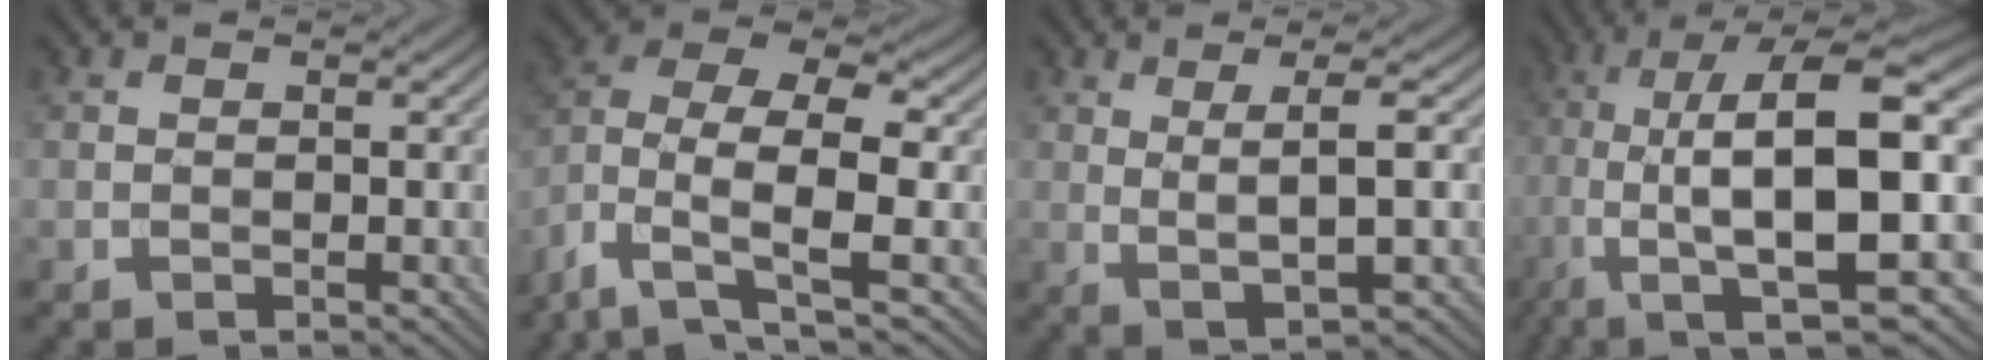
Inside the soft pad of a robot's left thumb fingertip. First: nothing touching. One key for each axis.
{"total": 9.6, "fx": -2.9, "fy": 5.1, "fz": 7.6, "tx": -0.155, "ty": -0.002, "tz": -0.074}
{"total": 5.3, "fx": 0.9, "fy": 0.8, "fz": 5.2, "tx": -0.103, "ty": 0.004, "tz": 0.020}
{"total": 18.5, "fx": -0.5, "fy": 7.0, "fz": 17.1, "tx": -0.314, "ty": 0.001, "tz": -0.003}